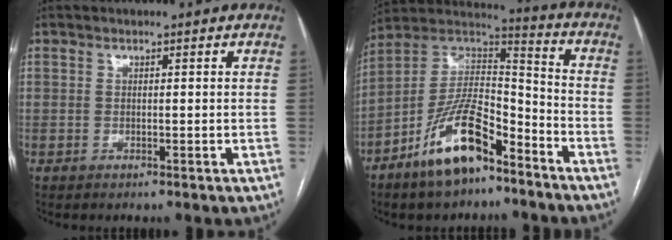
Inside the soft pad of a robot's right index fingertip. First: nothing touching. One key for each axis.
{"total": 15.0, "fx": -9.5, "fy": 5.2, "fz": 10.4, "tx": -0.196, "ty": 0.018, "tz": -0.169}